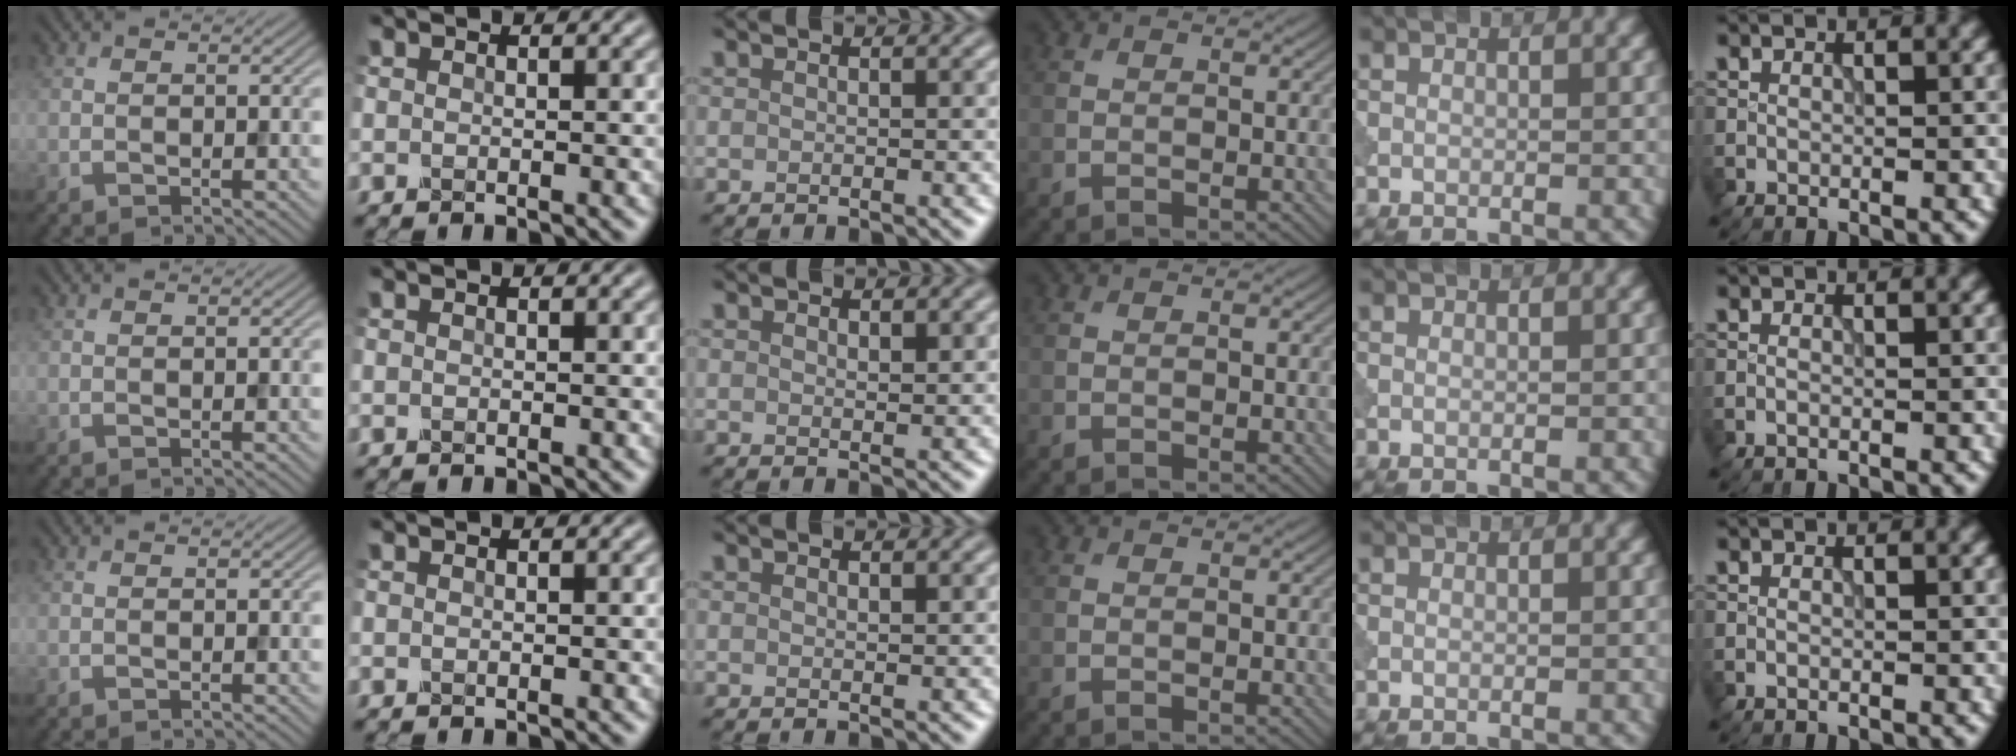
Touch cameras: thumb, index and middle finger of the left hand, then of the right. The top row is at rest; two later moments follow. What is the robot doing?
{"motion": "dispense", "object": "dispenser bottle"}